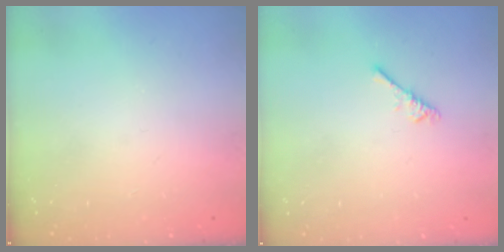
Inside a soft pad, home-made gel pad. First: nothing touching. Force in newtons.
{"total": 2.6, "press": 2.5, "slide": 0.5}